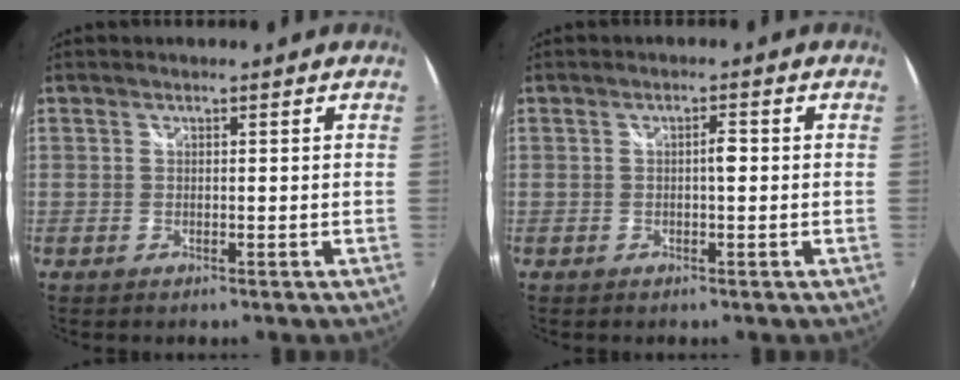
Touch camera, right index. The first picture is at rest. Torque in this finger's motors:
{"motor_torque": [0.33, 0.26, 0.01, 0.00]}